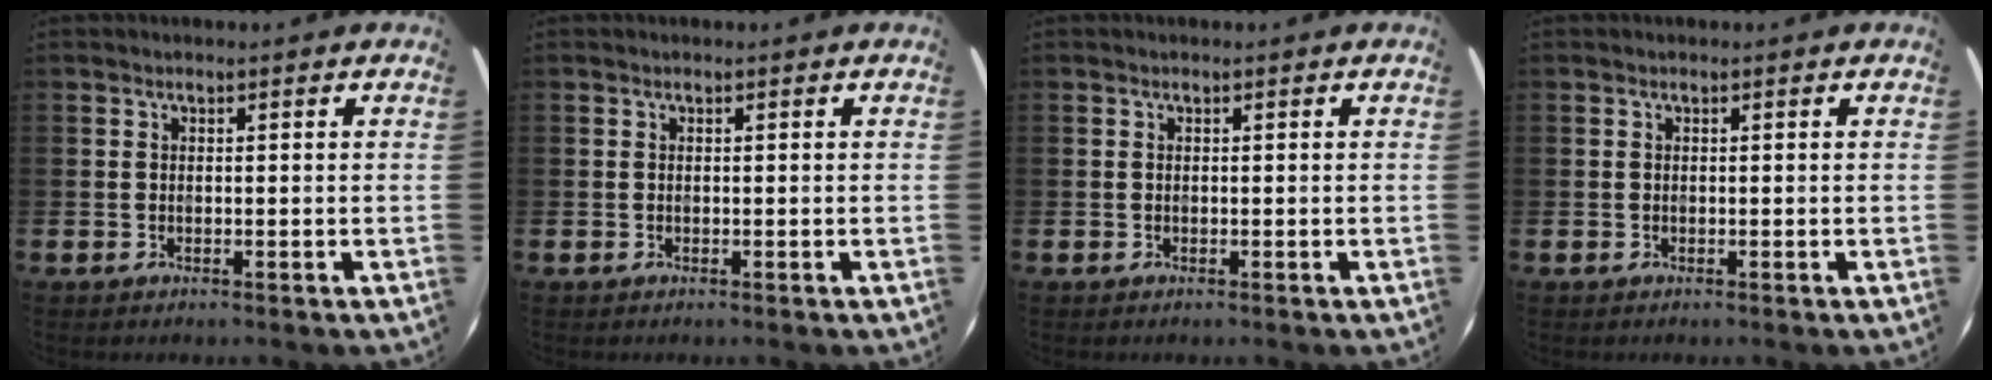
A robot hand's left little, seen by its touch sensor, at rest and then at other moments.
{"total": 0.0}
{"total": 0.0}
{"total": 0.0}